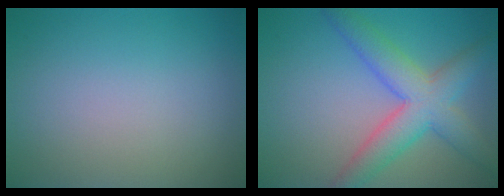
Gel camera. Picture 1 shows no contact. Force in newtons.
{"total": 6.3, "press": 6.3, "slide": 0.3}